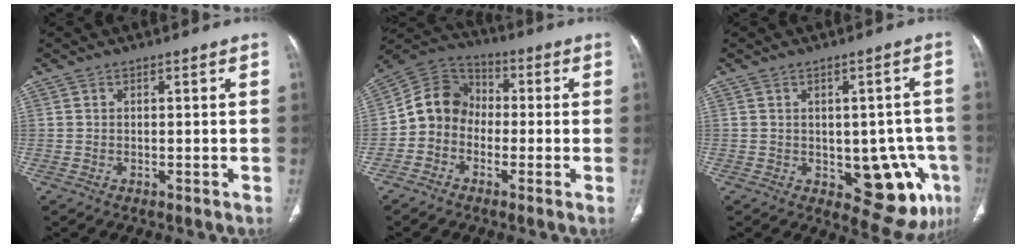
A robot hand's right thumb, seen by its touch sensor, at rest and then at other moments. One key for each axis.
{"total": 9.1, "fx": -1.7, "fy": 7.9, "fz": 4.2, "tx": -0.062, "ty": 0.041, "tz": -0.050}
{"total": 12.1, "fx": -3.5, "fy": 6.4, "fz": 9.7, "tx": -0.072, "ty": 0.007, "tz": -0.030}